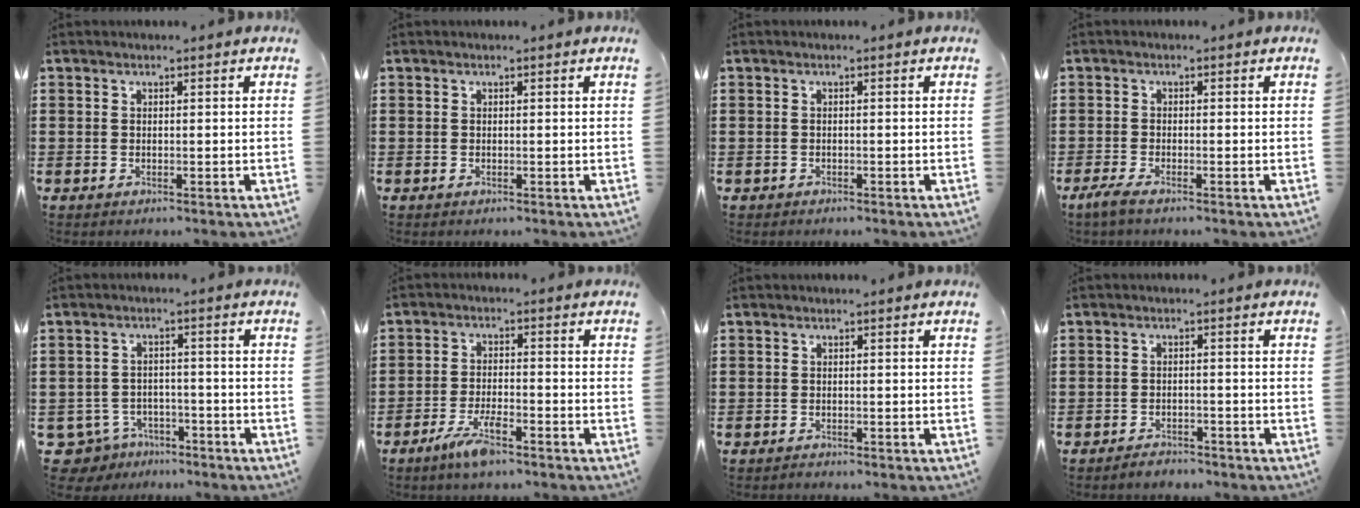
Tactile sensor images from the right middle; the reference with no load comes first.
{"total": 0.0}
{"total": 0.5, "force": [-0.4, 0.2, 0.0], "torque": [-0.002, 0.002, -0.010]}
{"total": 1.6, "force": [-1.1, 0.2, 1.2], "torque": [-0.029, -0.004, -0.023]}
{"total": 4.2, "force": [-3.8, 1.7, 0.7], "torque": [-0.042, -0.001, -0.085]}
{"total": 5.5, "force": [-3.7, 1.3, 3.8], "torque": [-0.080, 0.000, -0.070]}
{"total": 0.7, "force": [-0.7, 0.3, -0.1], "torque": [0.001, 0.003, -0.016]}
{"total": 2.0, "force": [-1.9, 0.4, 0.0], "torque": [-0.008, 0.003, -0.041]}